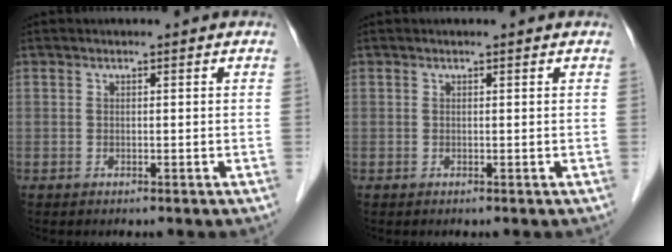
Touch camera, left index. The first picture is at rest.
{"total": 0.0}